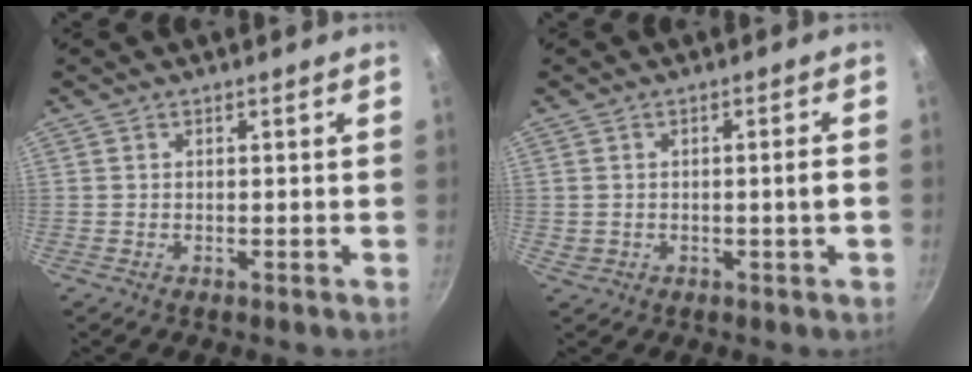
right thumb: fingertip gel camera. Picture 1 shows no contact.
{"total": 2.8, "force": [-0.3, 0.7, 2.7], "torque": [-0.040, 0.011, 0.004]}